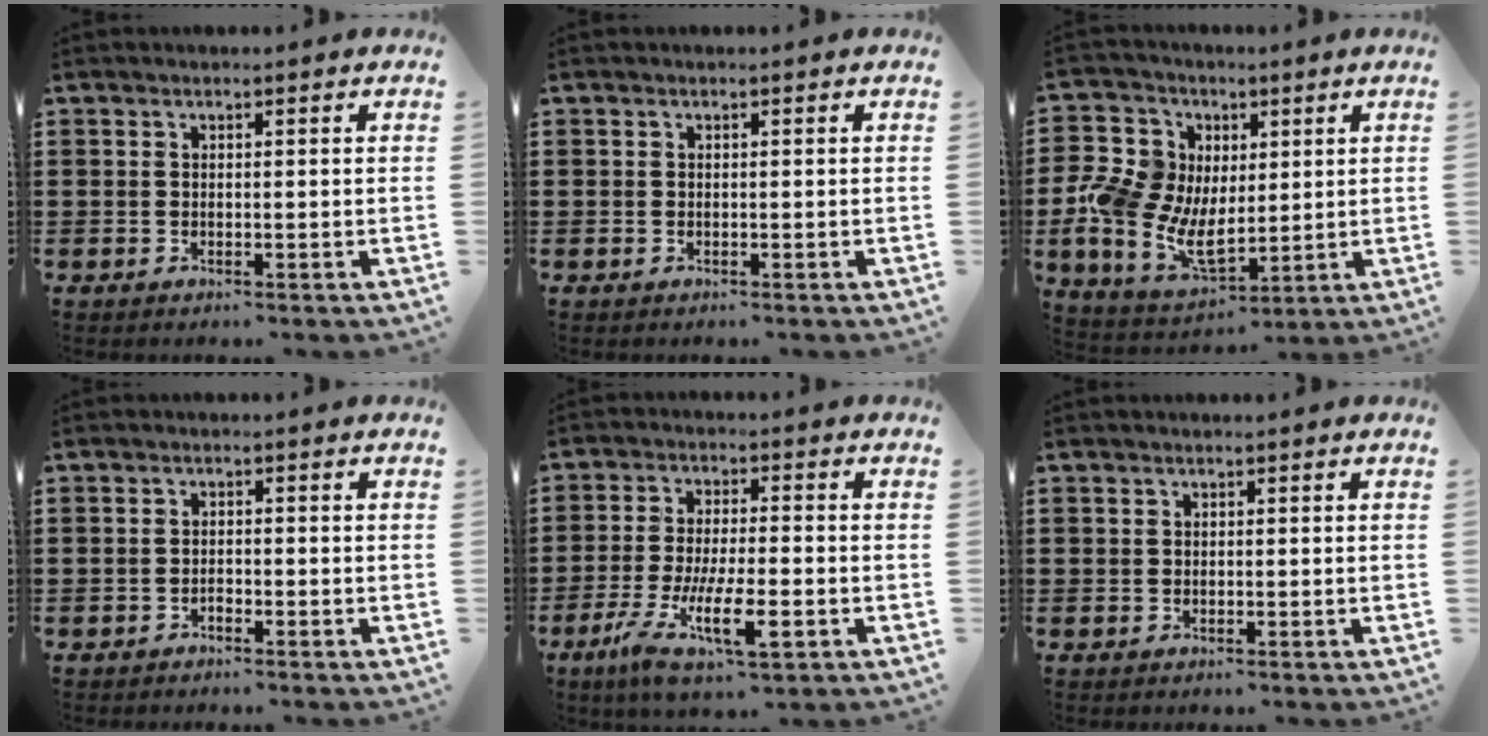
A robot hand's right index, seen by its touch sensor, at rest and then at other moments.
{"total": 0.0}
{"total": 9.9, "force": [0.4, 8.1, 5.8], "torque": [-0.168, 0.004, 0.006]}
{"total": 1.0, "force": [-0.8, 0.5, 0.2], "torque": [-0.007, 0.001, -0.017]}
{"total": 10.5, "force": [-4.3, 3.1, 9.0], "torque": [-0.184, -0.006, -0.078]}
{"total": 0.6, "force": [0.1, 0.5, 0.1], "torque": [-0.003, 0.004, 0.002]}